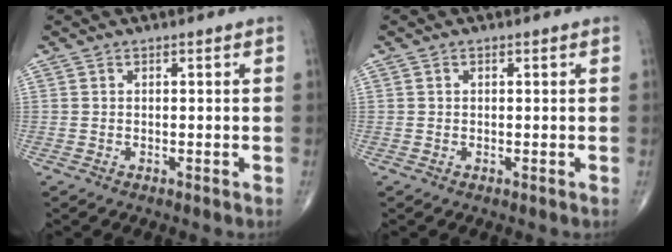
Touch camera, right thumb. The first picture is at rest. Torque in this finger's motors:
{"motor_torque": [-0.05, -0.21, -0.04, 0.16, 0.03]}